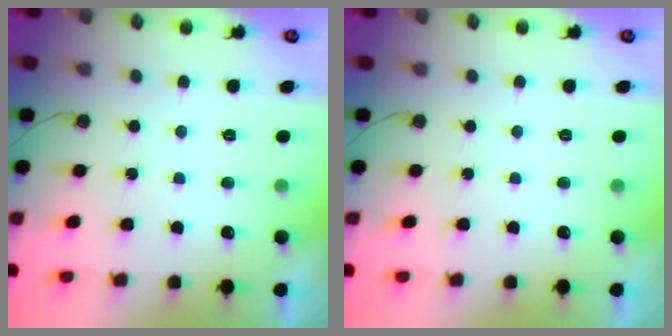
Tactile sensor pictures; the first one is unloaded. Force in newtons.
{"total": 0.0}